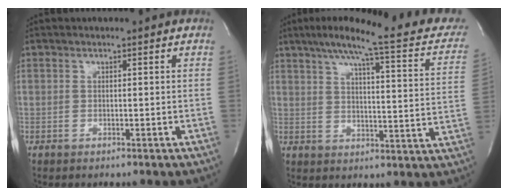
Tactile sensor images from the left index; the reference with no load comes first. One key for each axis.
{"total": 23.0, "fx": 18.1, "fy": 3.3, "fz": 13.8, "tx": -0.193, "ty": 0.008, "tz": 0.219}